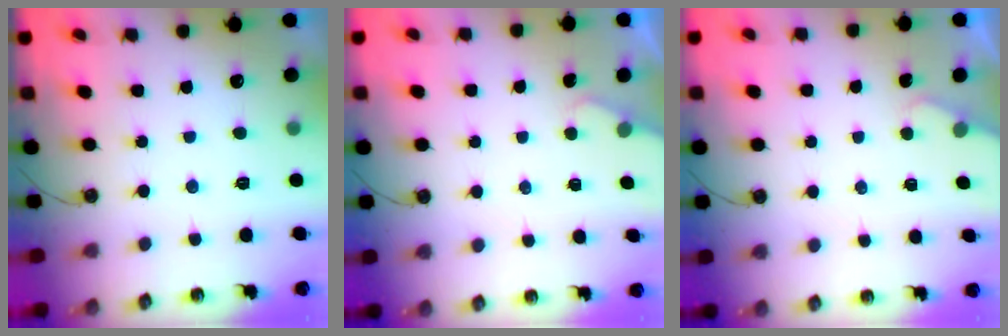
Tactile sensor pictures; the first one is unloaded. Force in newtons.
{"total": 1.7, "press": 1.6, "slide": 0.2}
{"total": 1.7, "press": 1.6, "slide": 0.2}